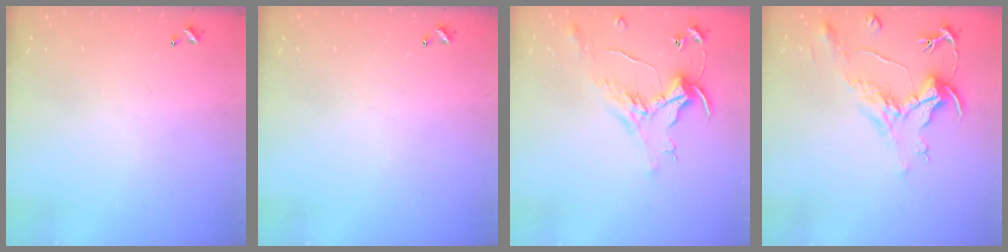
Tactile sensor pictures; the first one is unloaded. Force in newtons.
{"total": 0.0}
{"total": 0.8, "press": 0.0, "slide": 0.8}
{"total": 2.1, "press": 1.7, "slide": 1.3}